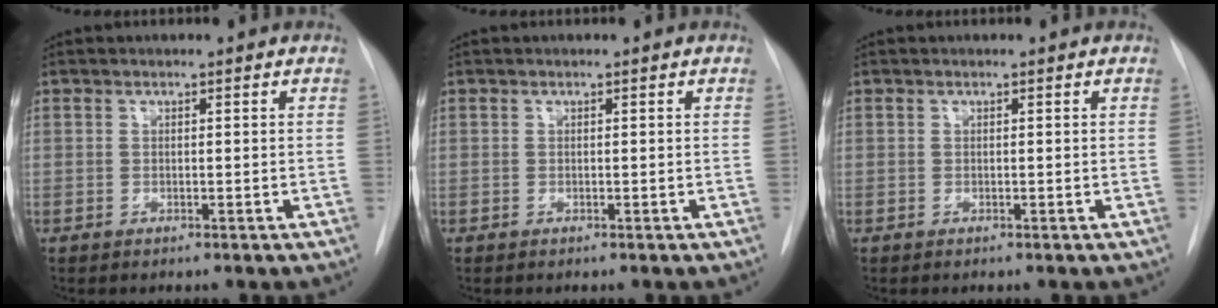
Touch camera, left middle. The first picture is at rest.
{"total": 0.0}
{"total": 0.0}